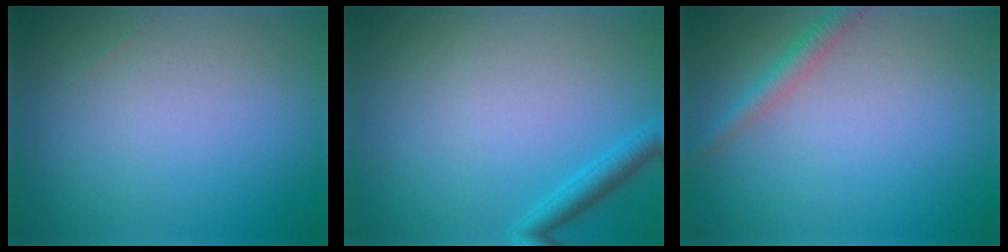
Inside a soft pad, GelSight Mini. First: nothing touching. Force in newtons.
{"total": 2.0, "press": 2.0, "slide": 0.2}
{"total": 2.0, "press": 2.0, "slide": 0.0}